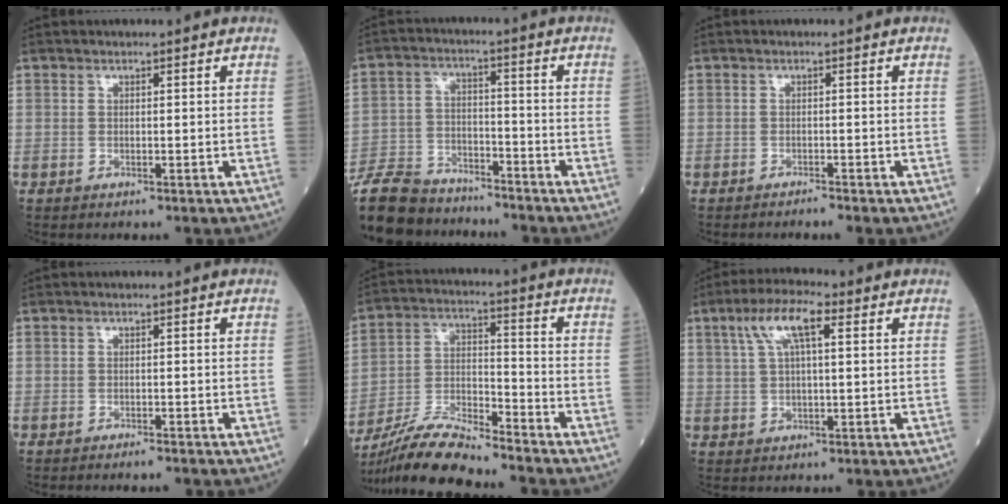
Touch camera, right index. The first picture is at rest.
{"total": 14.0, "force": [-12.5, 5.2, 3.8], "torque": [-0.081, 0.012, -0.218]}
{"total": 1.2, "force": [-1.1, -0.1, 0.4], "torque": [-0.009, 0.001, -0.018]}
{"total": 1.4, "force": [-1.3, 0.0, 0.6], "torque": [-0.011, -0.001, -0.019]}
{"total": 12.1, "force": [-11.3, 0.3, 4.5], "torque": [-0.085, -0.003, -0.213]}
{"total": 7.2, "force": [3.0, 1.7, 6.3], "torque": [-0.129, 0.023, 0.054]}